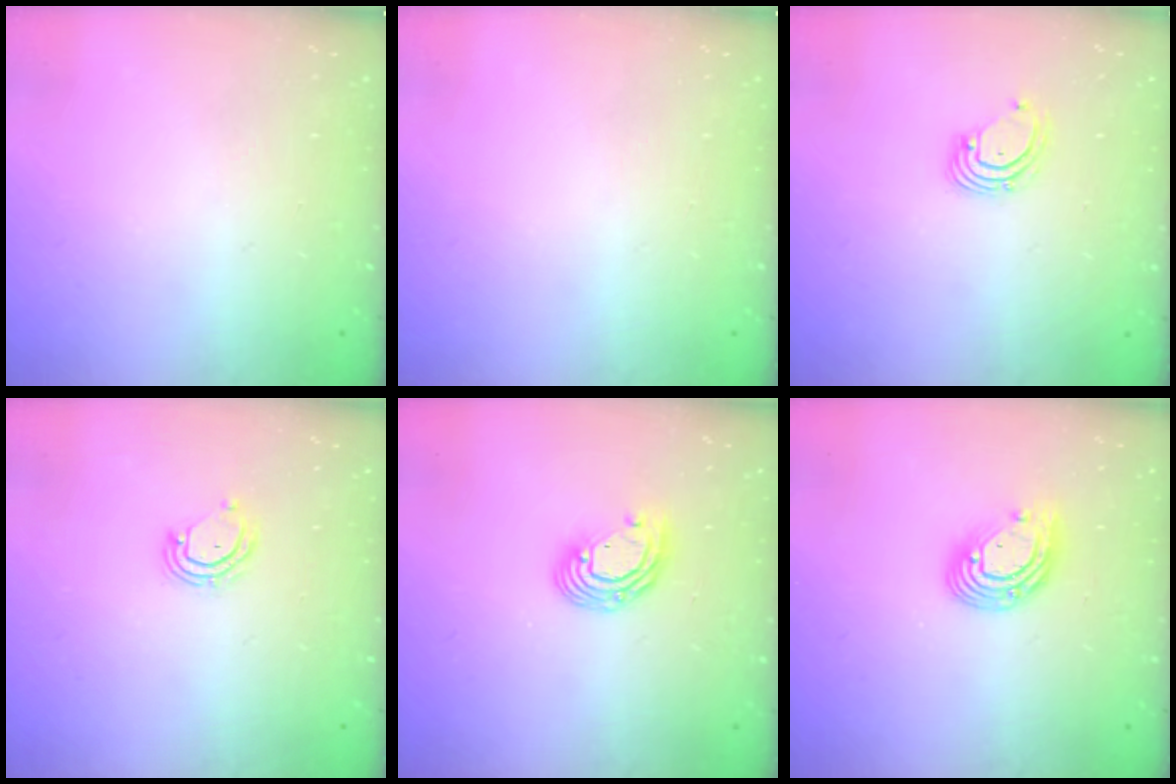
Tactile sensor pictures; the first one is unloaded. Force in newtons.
{"total": 0.0}
{"total": 1.8, "press": 1.8, "slide": 0.2}
{"total": 4.6, "press": 4.6, "slide": 0.3}
{"total": 8.7, "press": 8.6, "slide": 1.3}
{"total": 9.9, "press": 9.9, "slide": 1.1}